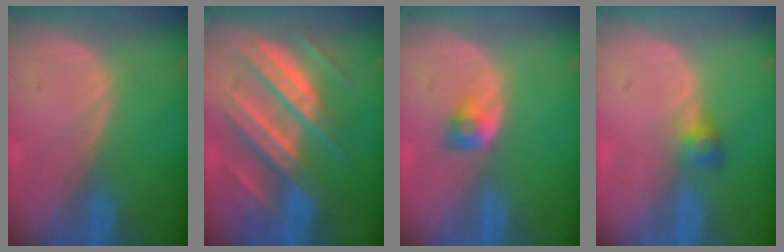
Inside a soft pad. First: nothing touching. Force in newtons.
{"total": 11.4, "press": 11.3, "slide": 1.0}
{"total": 2.8, "press": 2.5, "slide": 1.3}
{"total": 2.6, "press": 2.5, "slide": 0.7}